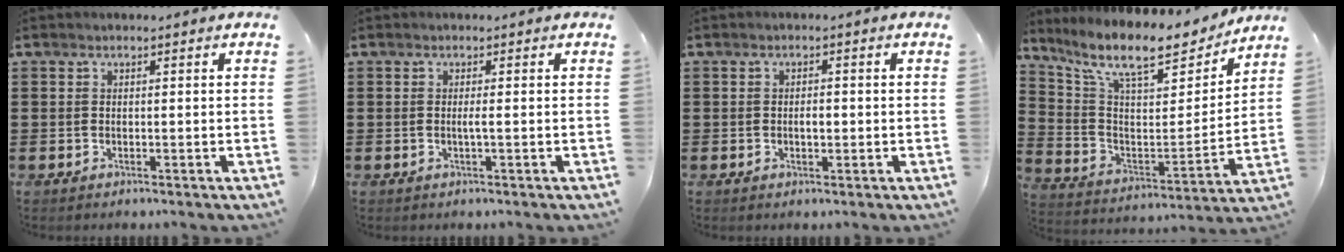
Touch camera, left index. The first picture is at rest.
{"total": 1.1, "force": [-0.2, -0.1, 1.0], "torque": [-0.020, -0.004, -0.004]}
{"total": 1.6, "force": [-0.2, 0.7, 1.4], "torque": [-0.028, 0.003, -0.004]}
{"total": 11.8, "force": [9.5, 2.7, 6.5], "torque": [-0.158, -0.054, 0.161]}